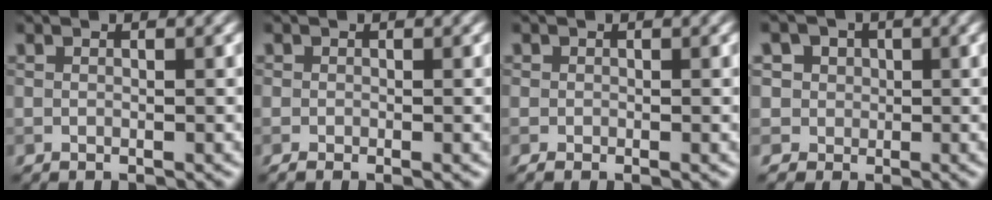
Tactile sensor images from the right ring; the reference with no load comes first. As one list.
[{"total": 1.2, "force": [-0.6, 0.6, 0.9], "torque": [-0.017, -0.001, -0.012]}, {"total": 1.0, "force": [-0.5, 0.6, 0.6], "torque": [-0.009, -0.001, -0.010]}, {"total": 7.4, "force": [3.6, 6.0, 2.6], "torque": [-0.036, 0.031, 0.022]}]